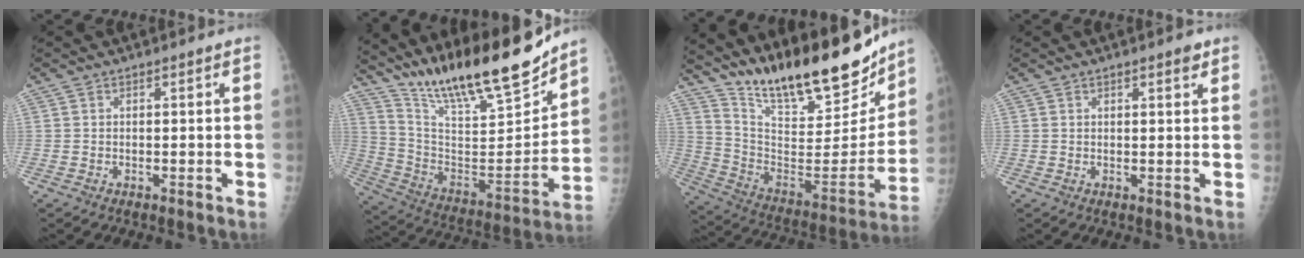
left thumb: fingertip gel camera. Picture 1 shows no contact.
{"total": 24.3, "force": [19.7, 5.1, 13.2], "torque": [-0.191, -0.098, 0.337]}
{"total": 25.9, "force": [20.6, 7.5, 13.8], "torque": [-0.190, -0.096, 0.332]}
{"total": 1.9, "force": [1.2, 0.5, 1.4], "torque": [-0.016, -0.005, 0.014]}